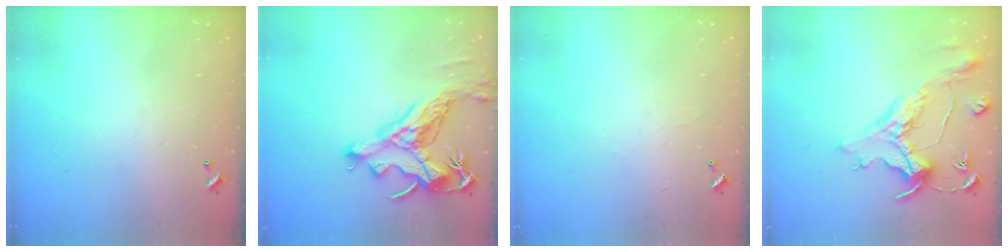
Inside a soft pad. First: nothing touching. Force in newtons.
{"total": 9.9, "press": 9.7, "slide": 1.9}
{"total": 2.2, "press": 2.2, "slide": 0.4}
{"total": 1.5, "press": 0.8, "slide": 1.2}